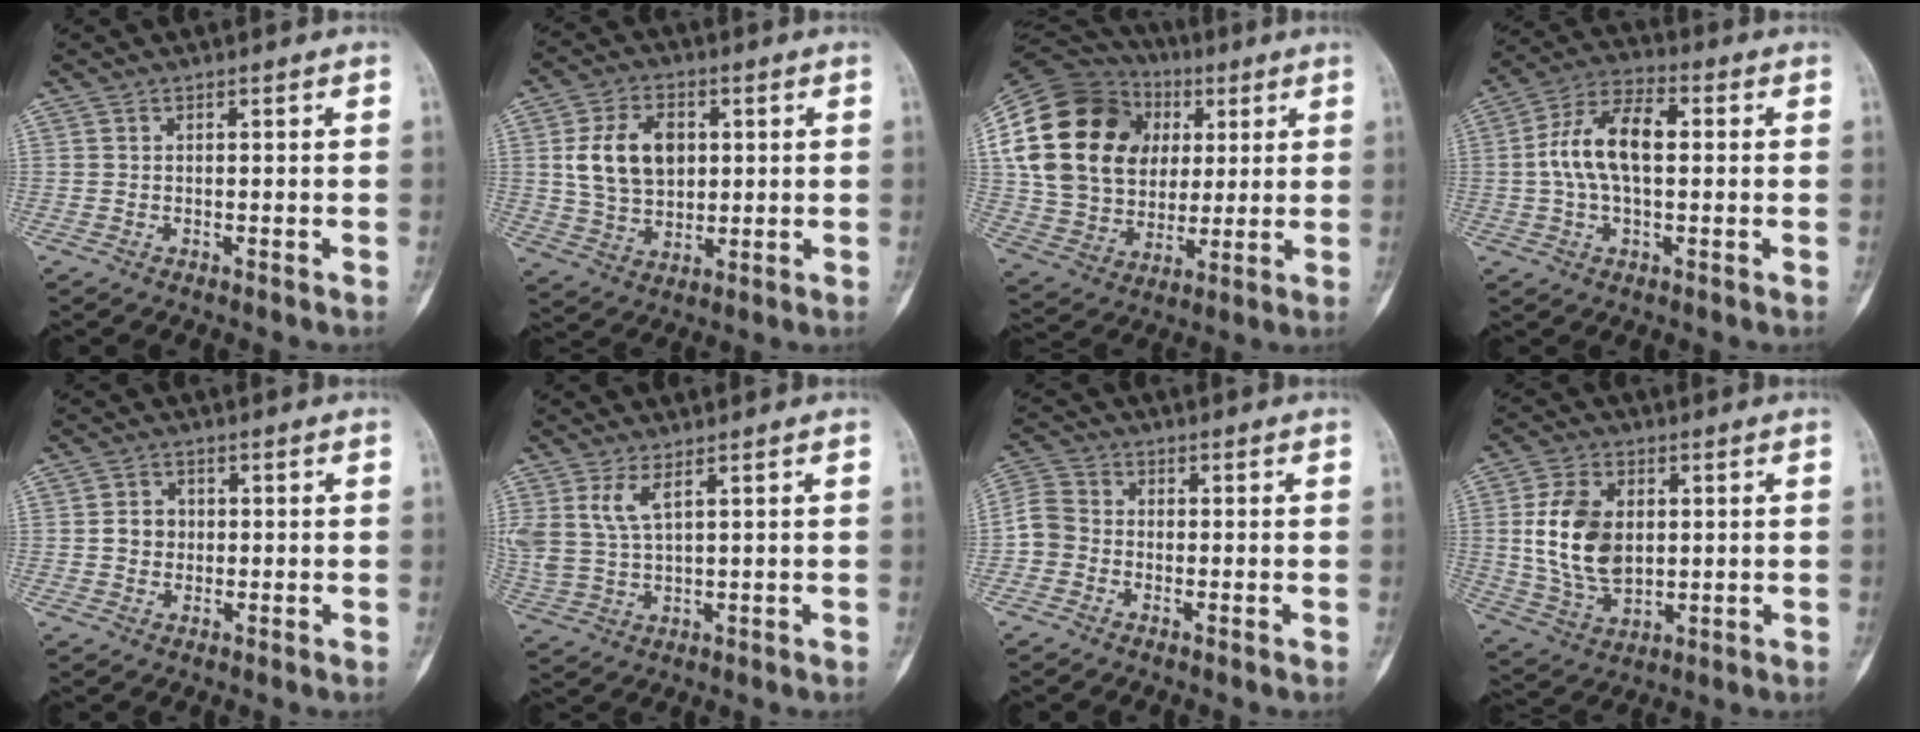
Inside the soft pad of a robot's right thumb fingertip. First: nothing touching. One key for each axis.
{"total": 12.1, "fx": 2.3, "fy": 8.5, "fz": 8.4, "tx": -0.127, "ty": -0.004, "tz": 0.047}
{"total": 26.1, "fx": 6.3, "fy": 19.9, "fz": 15.6, "tx": -0.286, "ty": 0.028, "tz": 0.120}
{"total": 12.2, "fx": 0.8, "fy": 6.4, "fz": 10.3, "tx": -0.201, "ty": 0.028, "tz": 0.008}
{"total": 3.6, "fx": 0.0, "fy": 3.2, "fz": 1.6, "tx": -0.011, "ty": 0.008, "tz": -0.004}
{"total": 6.1, "fx": 2.9, "fy": 2.4, "fz": 4.8, "tx": -0.114, "ty": -0.008, "tz": 0.069}
{"total": 5.3, "fx": -1.5, "fy": 4.7, "fz": 2.2, "tx": -0.037, "ty": 0.017, "tz": -0.042}
{"total": 13.3, "fx": 1.5, "fy": 8.8, "fz": 9.9, "tx": -0.167, "ty": -0.008, "tz": 0.036}